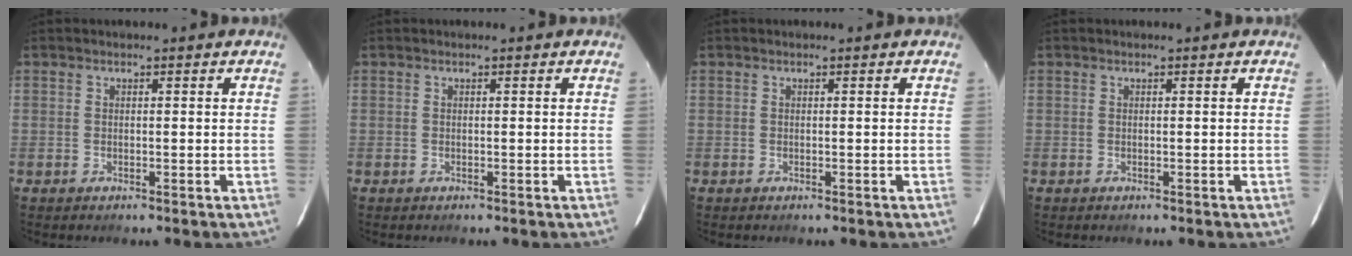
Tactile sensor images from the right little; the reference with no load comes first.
{"total": 0.0}
{"total": 0.0}
{"total": 0.0}